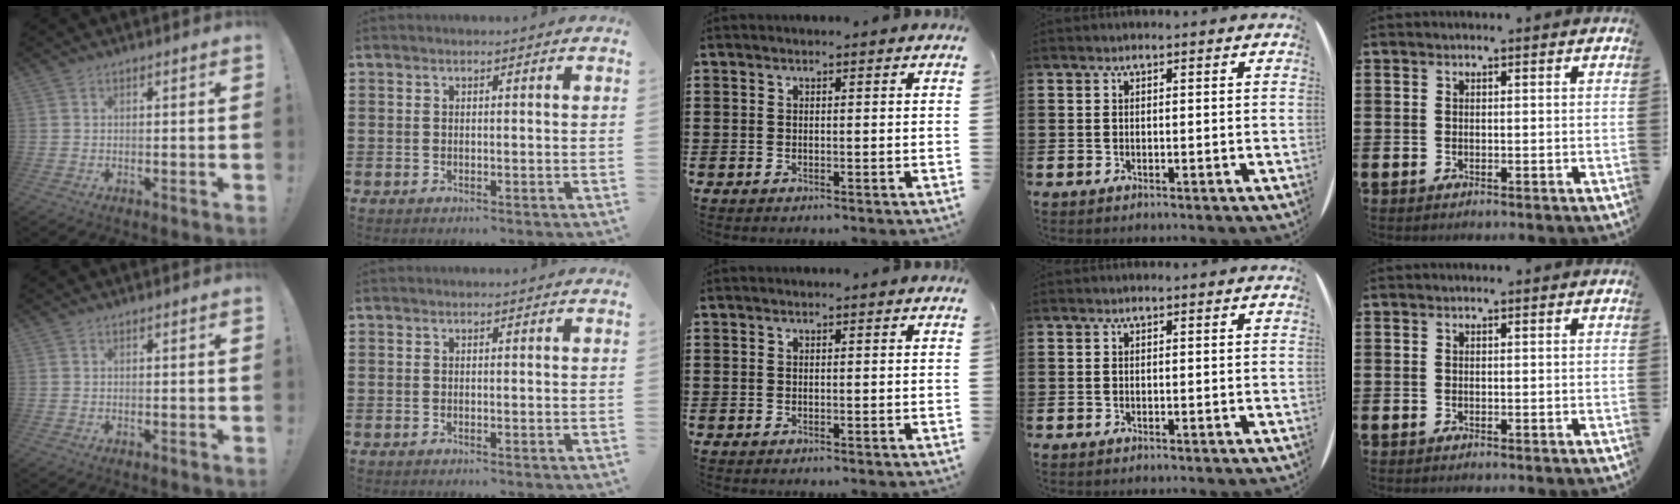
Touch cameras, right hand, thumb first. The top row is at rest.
{}